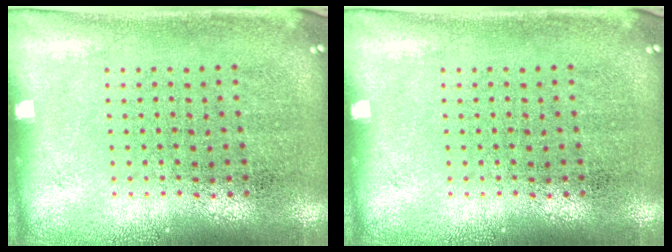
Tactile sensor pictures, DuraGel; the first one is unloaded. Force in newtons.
{"total": 0.0}